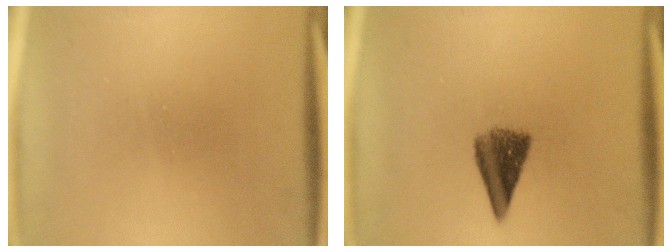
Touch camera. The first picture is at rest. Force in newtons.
{"total": 6.1}